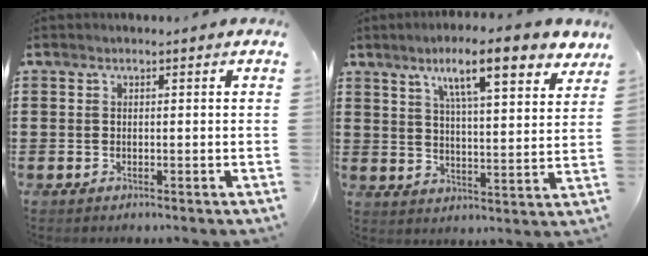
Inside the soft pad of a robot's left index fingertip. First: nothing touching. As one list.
[{"total": 10.5, "force": [7.2, 1.7, 7.4], "torque": [-0.121, -0.027, 0.117]}]